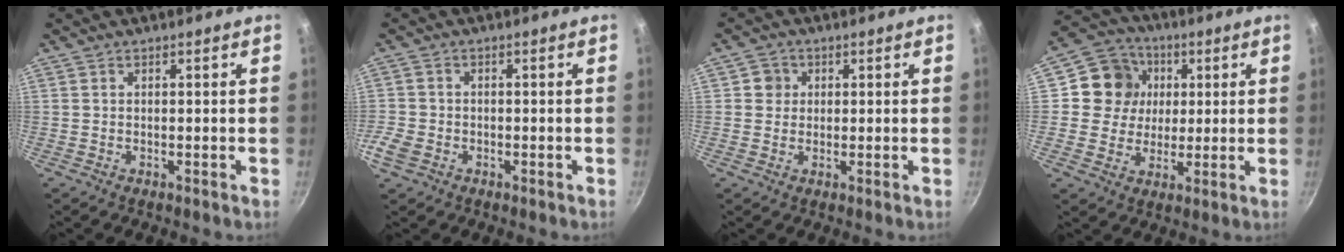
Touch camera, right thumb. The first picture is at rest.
{"total": 4.6, "force": [-2.0, 3.4, 2.2], "torque": [-0.050, 0.008, -0.040]}
{"total": 3.1, "force": [0.5, 3.0, 0.6], "torque": [0.013, 0.003, 0.002]}
{"total": 10.8, "force": [2.2, 10.0, 3.4], "torque": [-0.025, 0.008, 0.026]}